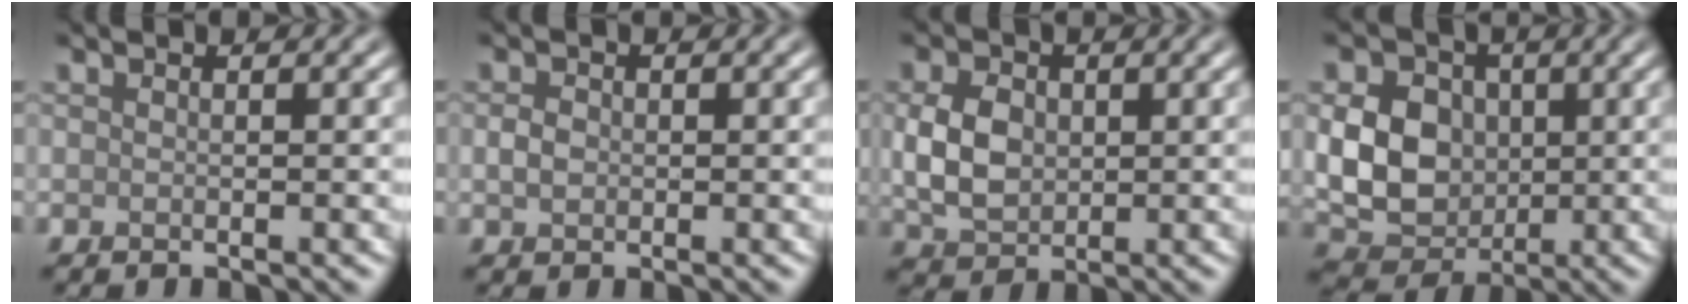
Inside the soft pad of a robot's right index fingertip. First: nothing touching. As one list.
[{"total": 1.4, "force": [0.0, 1.1, 0.8], "torque": [-0.018, 0.001, -0.005]}, {"total": 4.5, "force": [0.2, 3.4, 3.0], "torque": [-0.068, -0.001, 0.005]}, {"total": 6.7, "force": [0.2, 5.4, 4.0], "torque": [-0.080, -0.003, 0.000]}]